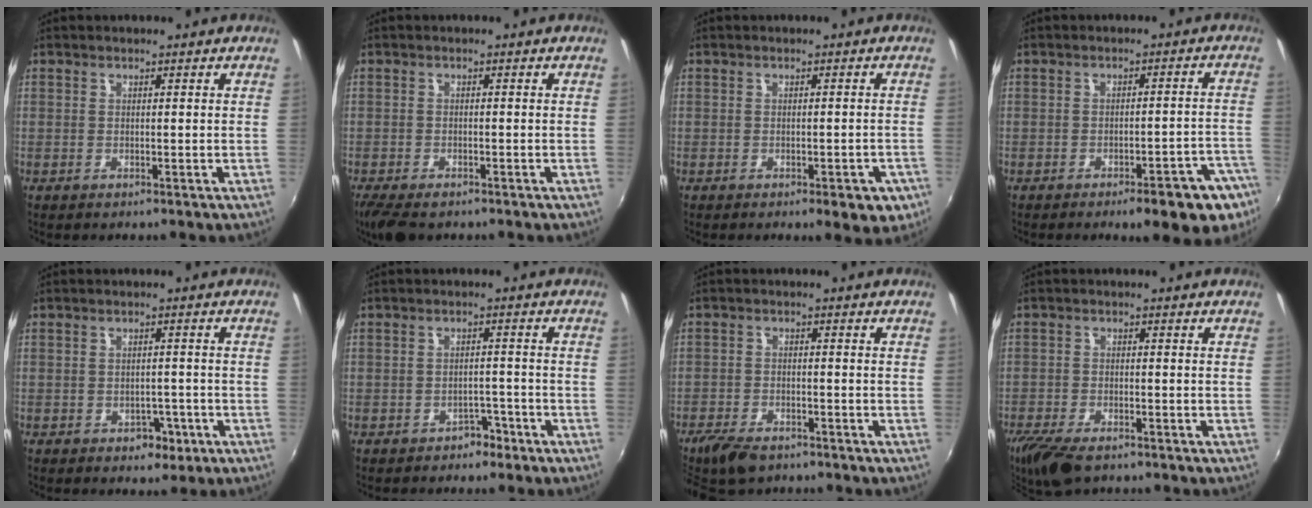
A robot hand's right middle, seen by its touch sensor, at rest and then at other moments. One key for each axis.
{"total": 6.7, "fx": -5.0, "fy": 2.4, "fz": 3.7, "tx": -0.090, "ty": -0.029, "tz": -0.090}
{"total": 5.3, "fx": -2.9, "fy": 2.6, "fz": 3.7, "tx": -0.055, "ty": -0.007, "tz": -0.030}
{"total": 9.6, "fx": -6.6, "fy": 2.5, "fz": 6.5, "tx": -0.069, "ty": 0.005, "tz": -0.074}
{"total": 3.6, "fx": -1.9, "fy": 2.6, "fz": 1.6, "tx": -0.032, "ty": 0.002, "tz": -0.016}
{"total": 3.2, "fx": -2.4, "fy": 1.9, "fz": 0.8, "tx": -0.017, "ty": 0.008, "tz": -0.030}
{"total": 7.4, "fx": -5.9, "fy": 2.9, "fz": 3.3, "tx": -0.092, "ty": -0.016, "tz": -0.107}
{"total": 8.9, "fx": -6.8, "fy": 3.1, "fz": 4.9, "tx": -0.122, "ty": -0.029, "tz": -0.125}